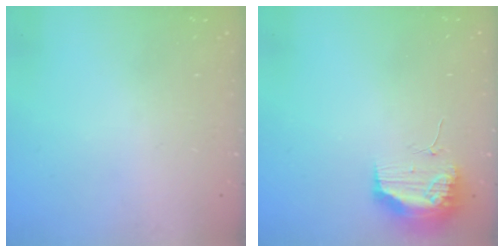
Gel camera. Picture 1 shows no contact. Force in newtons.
{"total": 11.0, "press": 10.9, "slide": 1.4}